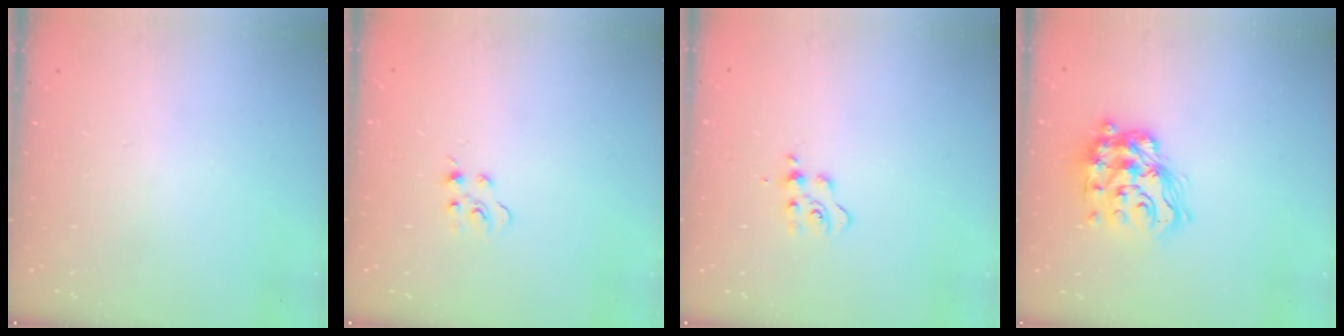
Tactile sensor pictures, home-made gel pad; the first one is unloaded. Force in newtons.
{"total": 4.5, "press": 4.5, "slide": 0.6}
{"total": 6.8, "press": 6.7, "slide": 0.8}
{"total": 16.2, "press": 16.2, "slide": 1.0}